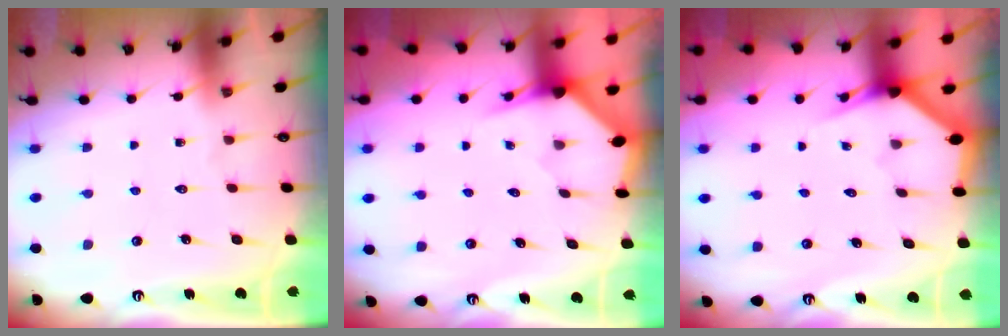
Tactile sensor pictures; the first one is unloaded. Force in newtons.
{"total": 3.2, "press": 3.2, "slide": 0.1}
{"total": 2.7, "press": 2.7, "slide": 0.1}